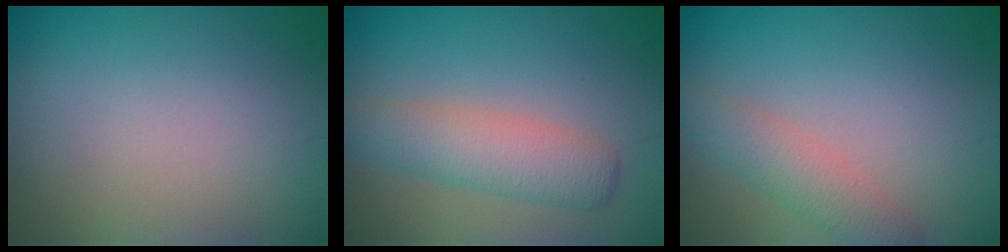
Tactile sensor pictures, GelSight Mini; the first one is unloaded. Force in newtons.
{"total": 3.9, "press": 3.9, "slide": 0.2}
{"total": 2.7, "press": 2.7, "slide": 0.0}